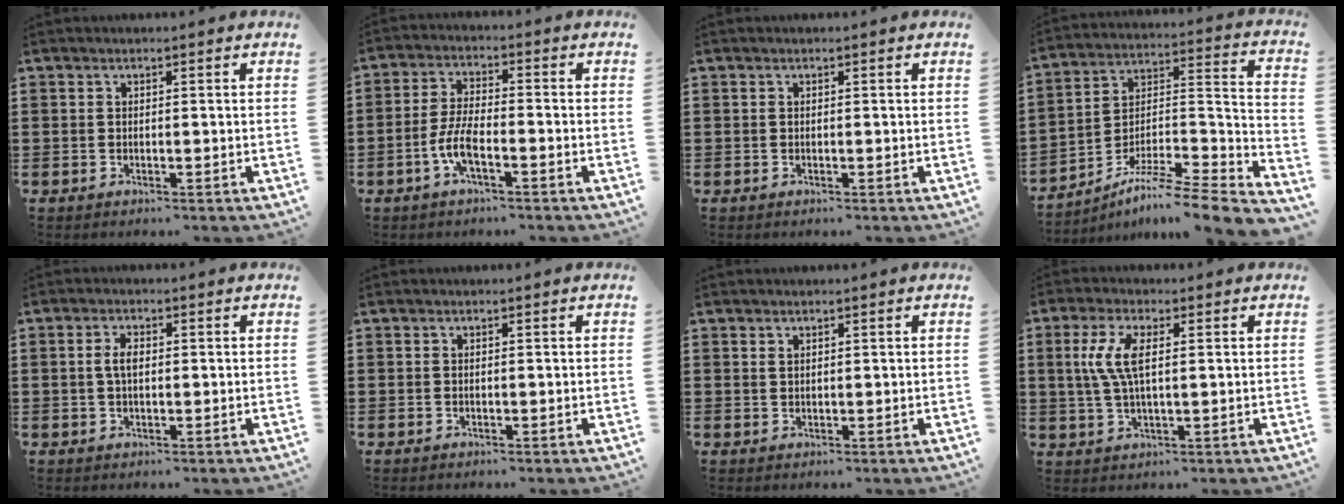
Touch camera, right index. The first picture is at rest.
{"total": 6.0, "force": [-2.5, 1.6, 5.2], "torque": [-0.129, -0.013, -0.054]}
{"total": 0.0}
{"total": 6.9, "force": [-5.8, 0.1, 3.7], "torque": [-0.057, -0.009, -0.118]}
{"total": 2.9, "force": [0.2, 1.3, 2.6], "torque": [-0.052, 0.005, 0.002]}
{"total": 0.0}
{"total": 0.9, "force": [0.6, 0.6, 0.3], "torque": [-0.008, 0.003, 0.011]}
{"total": 6.3, "force": [1.2, 2.4, 5.7], "torque": [-0.137, 0.000, 0.012]}